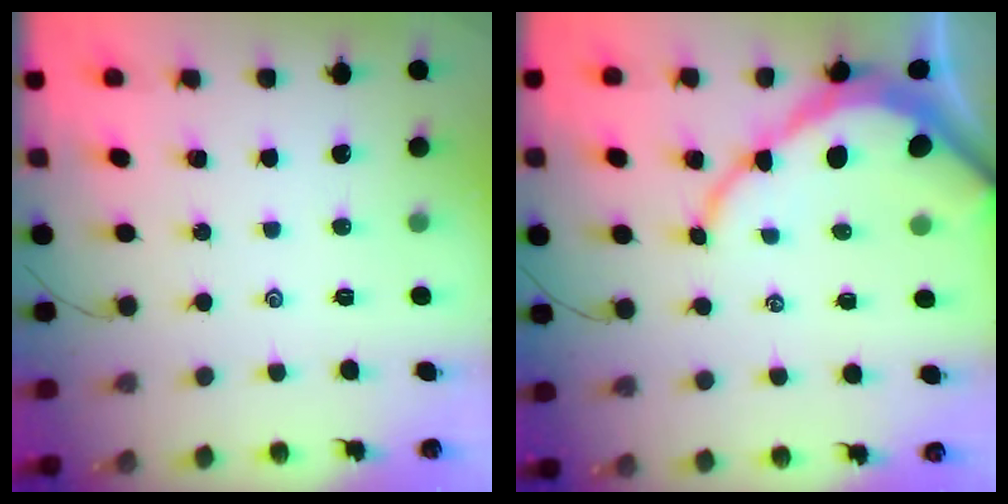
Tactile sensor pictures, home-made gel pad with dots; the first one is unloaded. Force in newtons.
{"total": 9.7, "press": 9.7, "slide": 1.2}